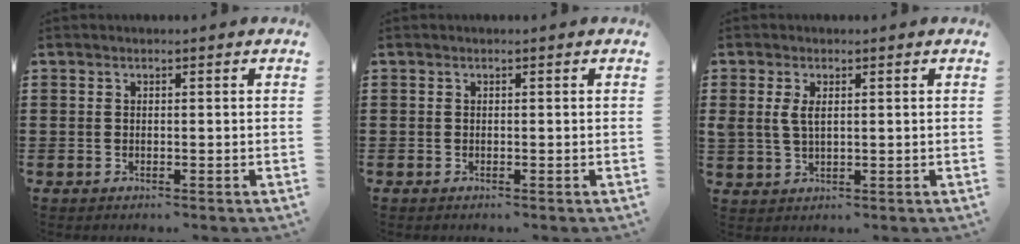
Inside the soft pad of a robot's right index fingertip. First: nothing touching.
{"total": 0.0}
{"total": 2.9, "force": [0.9, 1.3, 2.5], "torque": [-0.059, 0.004, 0.012]}